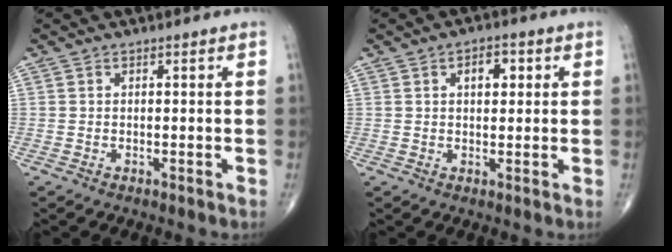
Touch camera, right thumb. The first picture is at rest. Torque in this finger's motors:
{"motor_torque": [0.05, 0.97, 0.48, 0.07, -0.03]}